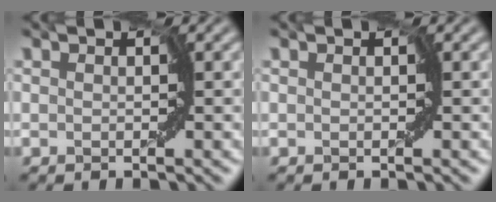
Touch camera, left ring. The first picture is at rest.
{"total": 0.0}